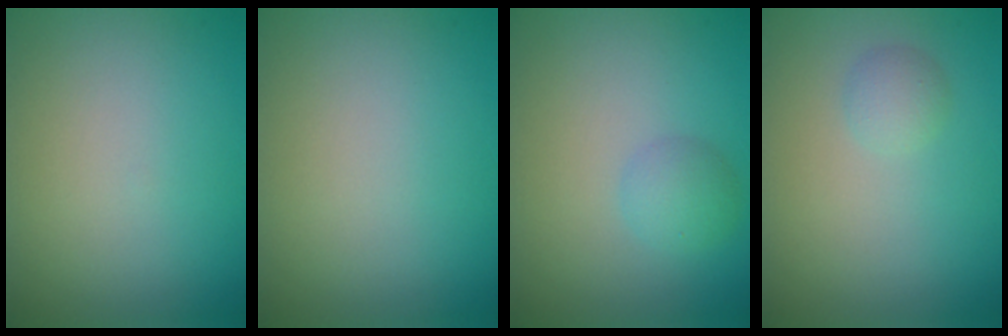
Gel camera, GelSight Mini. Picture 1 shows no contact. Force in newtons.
{"total": 0.0}
{"total": 1.8, "press": 1.8, "slide": 0.1}
{"total": 1.3, "press": 1.3, "slide": 0.0}